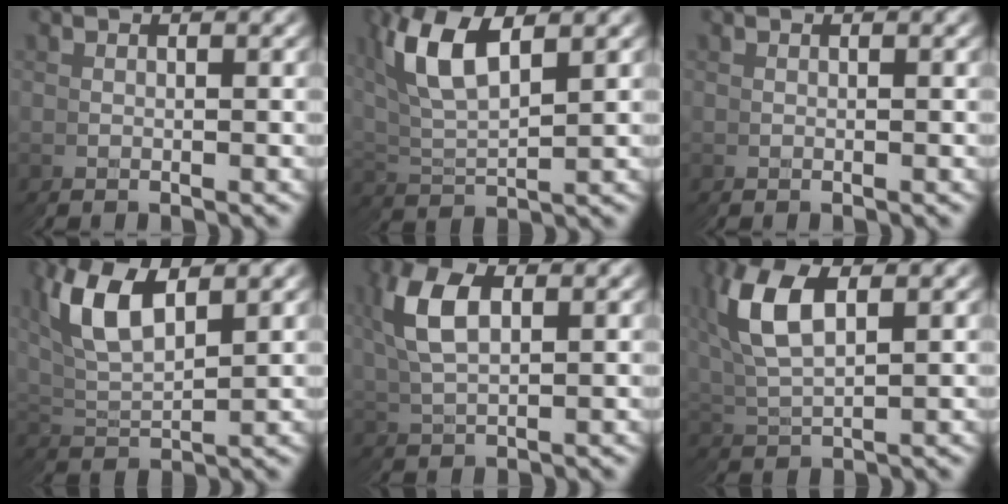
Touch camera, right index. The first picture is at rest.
{"total": 5.9, "force": [2.8, 3.2, 4.1], "torque": [-0.120, -0.006, 0.058]}
{"total": 0.0}
{"total": 5.9, "force": [2.5, 3.7, 3.9], "torque": [-0.119, -0.013, 0.052]}
{"total": 4.6, "force": [1.7, 2.8, 3.2], "torque": [-0.091, -0.006, 0.041]}
{"total": 5.9, "force": [2.5, 3.4, 4.1], "torque": [-0.120, -0.006, 0.054]}